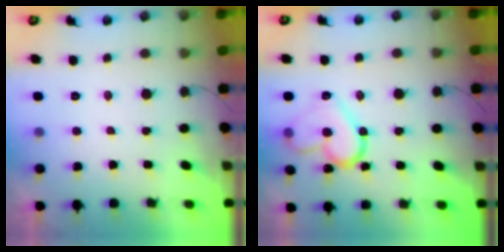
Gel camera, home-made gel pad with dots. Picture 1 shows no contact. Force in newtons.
{"total": 15.4, "press": 15.3, "slide": 1.7}